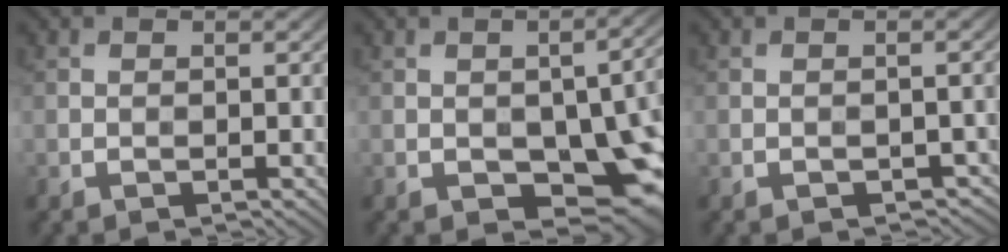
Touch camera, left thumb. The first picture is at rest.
{"total": 13.9, "force": [-4.1, 7.4, 11.0], "torque": [-0.138, -0.021, -0.047]}
{"total": 2.3, "force": [-1.3, 1.3, 1.3], "torque": [-0.019, -0.006, -0.011]}